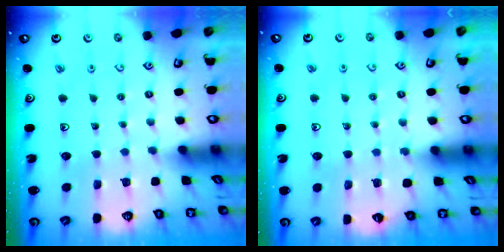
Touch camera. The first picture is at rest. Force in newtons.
{"total": 5.1, "press": 4.4, "slide": 2.5}